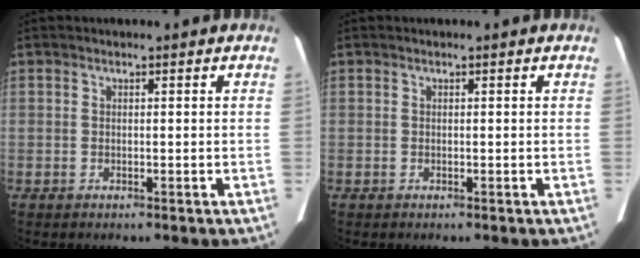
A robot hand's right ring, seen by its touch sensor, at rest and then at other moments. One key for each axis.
{"total": 0.0}